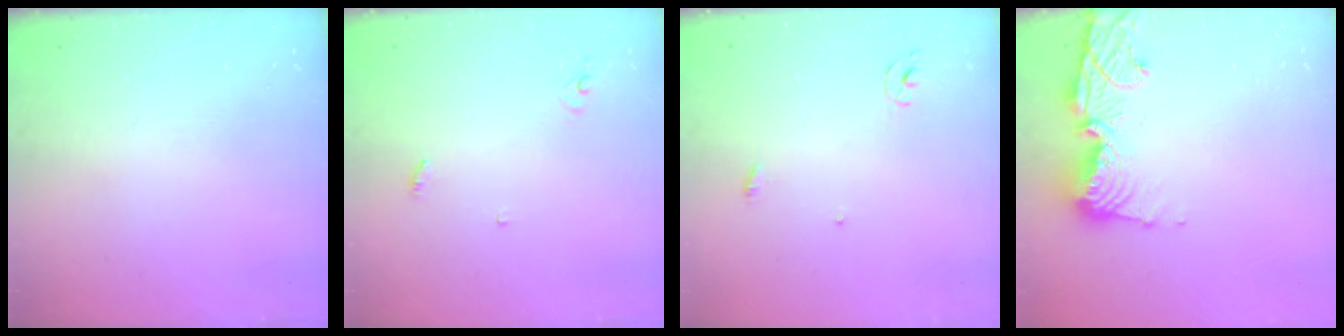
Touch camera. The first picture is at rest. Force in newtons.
{"total": 2.9, "press": 2.9, "slide": 0.2}
{"total": 2.3, "press": 2.3, "slide": 0.1}
{"total": 13.3, "press": 13.2, "slide": 1.6}